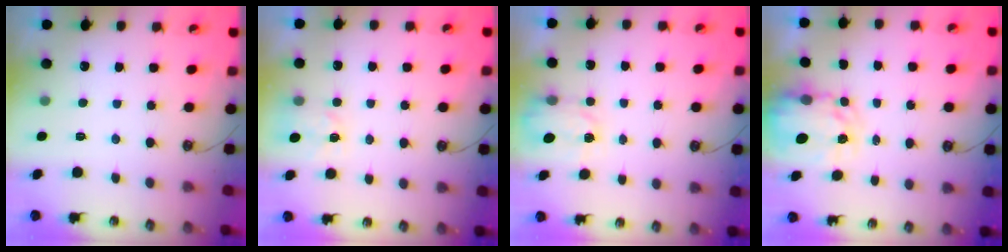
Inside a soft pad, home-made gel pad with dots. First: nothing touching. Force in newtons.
{"total": 3.1, "press": 3.1, "slide": 0.4}
{"total": 2.4, "press": 2.4, "slide": 0.5}
{"total": 4.1, "press": 4.1, "slide": 0.4}